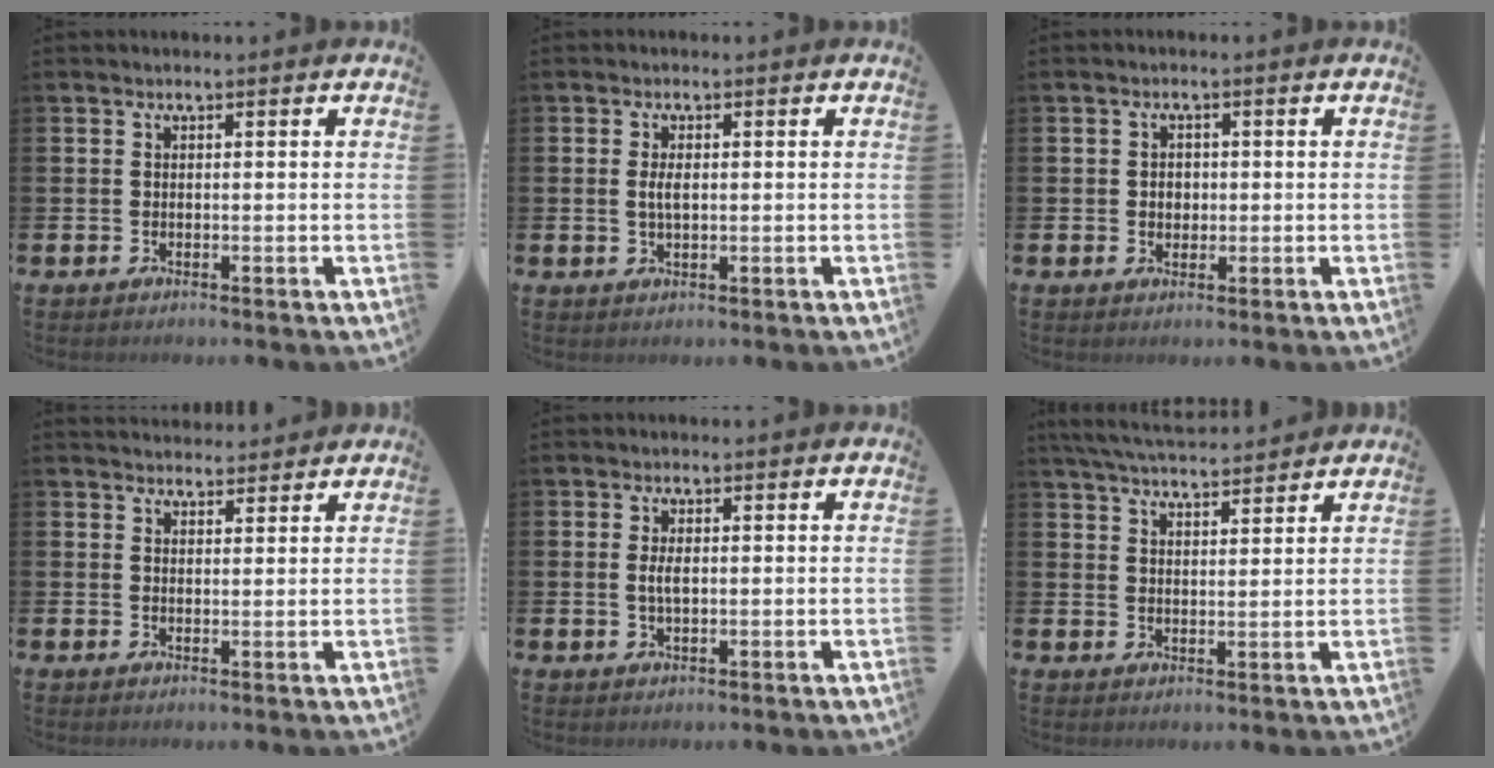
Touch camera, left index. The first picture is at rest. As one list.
[{"total": 2.2, "force": [0.2, 1.0, 2.0], "torque": [-0.032, 0.001, -0.001]}, {"total": 1.7, "force": [0.1, 1.6, 0.8], "torque": [0.000, 0.003, -0.004]}, {"total": 2.7, "force": [2.6, 0.7, -0.1], "torque": [0.006, -0.012, 0.045]}, {"total": 2.4, "force": [0.1, 1.0, 2.1], "torque": [-0.041, 0.005, -0.001]}, {"total": 5.6, "force": [5.4, 0.6, 1.3], "torque": [-0.048, -0.020, 0.100]}]